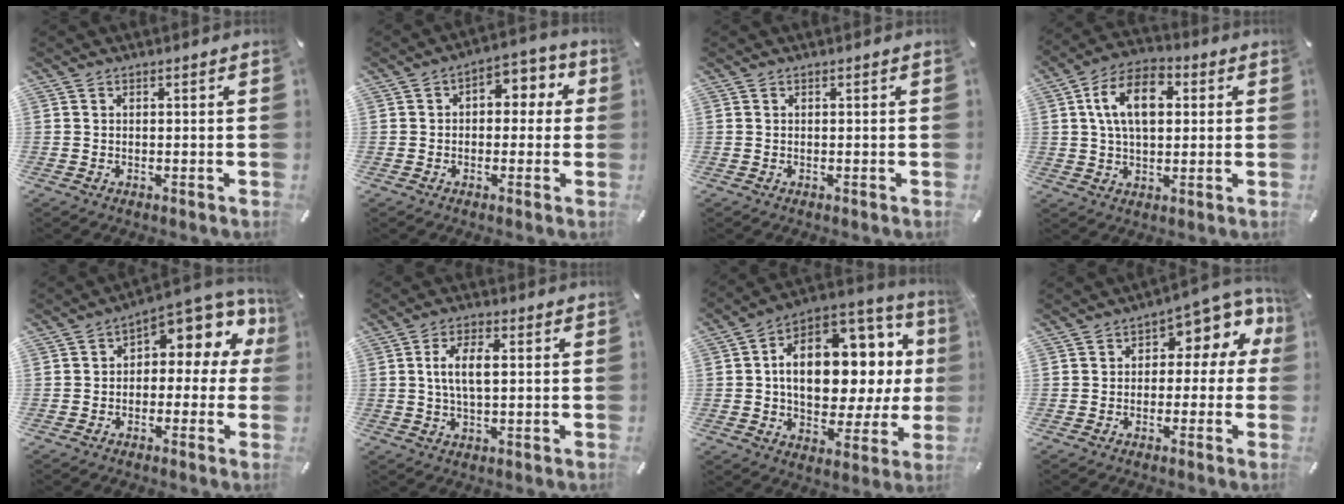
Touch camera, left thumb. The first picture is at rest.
{"total": 5.3, "force": [0.3, 4.1, 3.3], "torque": [-0.042, 0.008, -0.003]}
{"total": 0.0}
{"total": 12.6, "force": [2.7, 8.0, 9.4], "torque": [-0.180, 0.007, 0.045]}
{"total": 7.8, "force": [4.1, 4.5, 5.0], "torque": [-0.066, -0.038, 0.070]}
{"total": 6.7, "force": [0.7, 2.8, 6.1], "torque": [-0.132, 0.005, 0.007]}
{"total": 17.4, "force": [1.8, 12.0, 12.5], "torque": [-0.185, -0.020, 0.034]}
{"total": 6.8, "force": [2.2, 4.6, 4.6], "torque": [-0.053, -0.022, 0.034]}